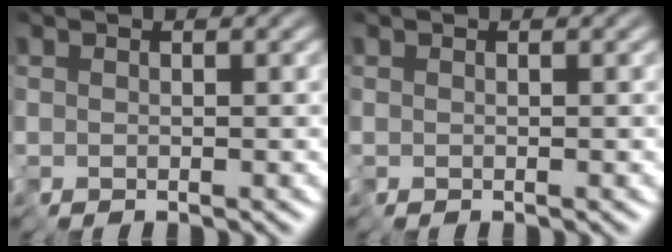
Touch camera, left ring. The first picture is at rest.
{"total": 0.0}